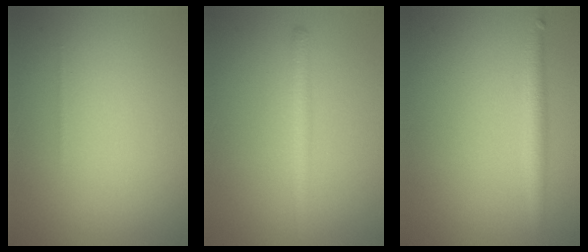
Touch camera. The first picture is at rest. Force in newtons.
{"total": 2.1, "press": 2.1, "slide": 0.1}
{"total": 2.2, "press": 2.2, "slide": 0.1}